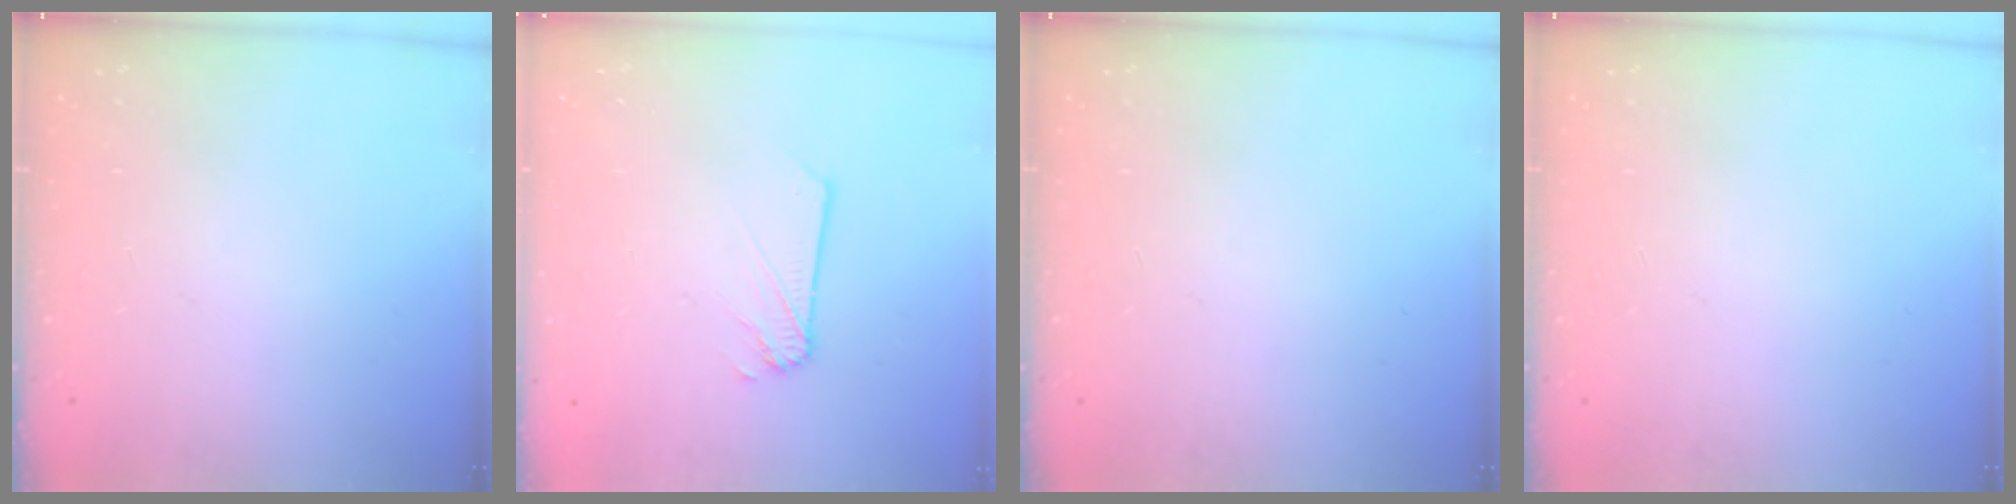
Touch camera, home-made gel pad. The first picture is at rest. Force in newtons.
{"total": 2.1, "press": 2.1, "slide": 0.0}
{"total": 0.0}
{"total": 0.0}